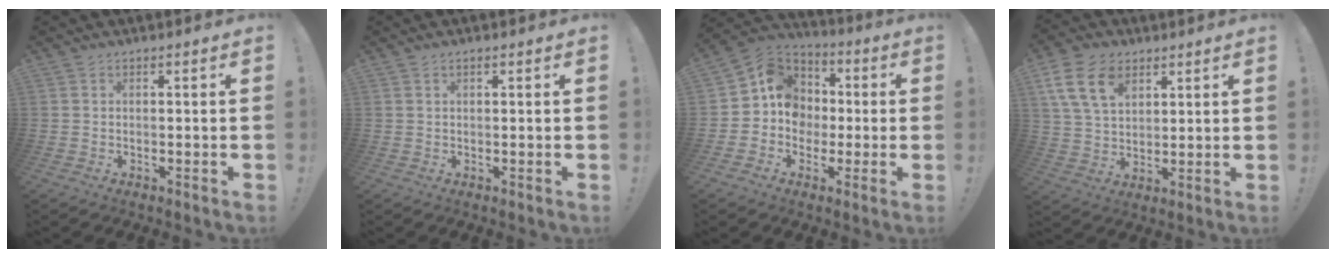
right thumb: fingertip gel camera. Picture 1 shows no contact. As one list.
[{"total": 0.6, "force": [0.4, 0.2, 0.4], "torque": [-0.006, 0.001, 0.006]}, {"total": 12.0, "force": [0.2, 11.3, 4.2], "torque": [-0.057, 0.015, 0.018]}, {"total": 13.4, "force": [6.7, 9.1, 7.3], "torque": [-0.136, -0.017, 0.131]}]